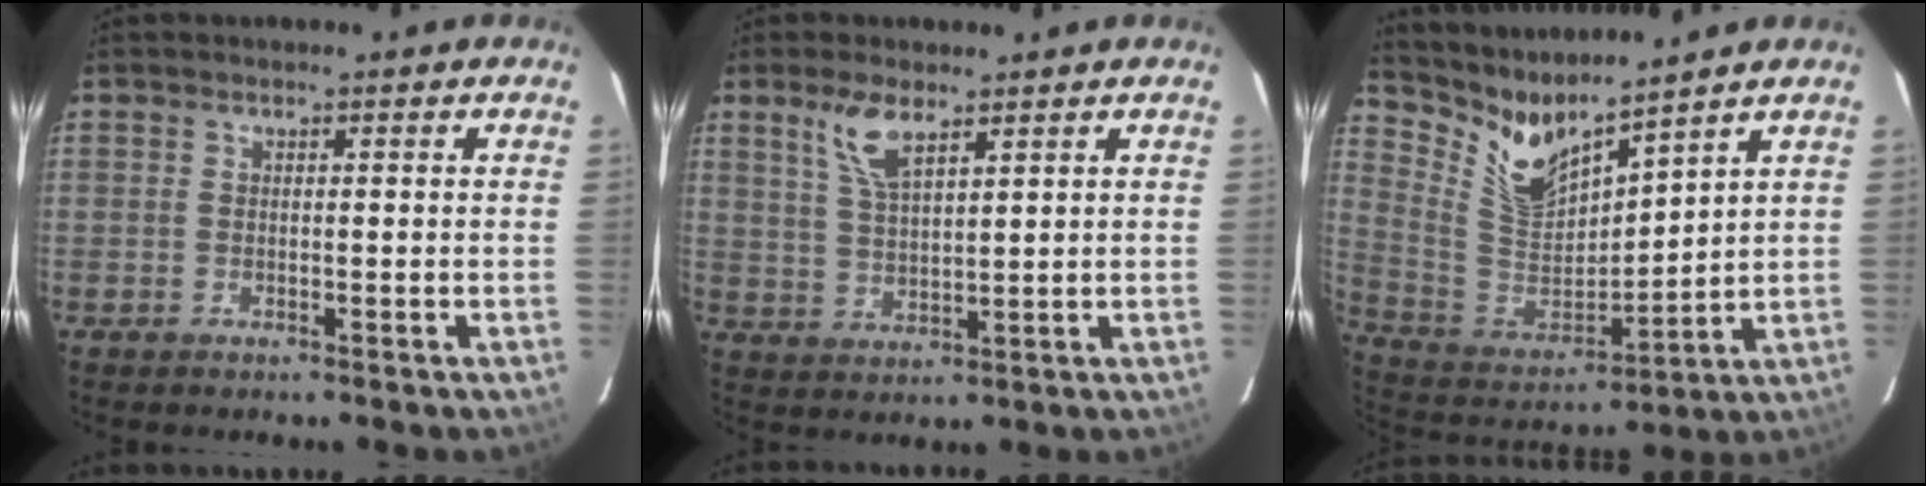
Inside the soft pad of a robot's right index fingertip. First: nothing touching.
{"total": 6.3, "force": [4.1, 2.0, 4.3], "torque": [-0.087, 0.001, 0.087]}
{"total": 10.4, "force": [9.2, 1.6, 4.6], "torque": [-0.097, -0.030, 0.193]}